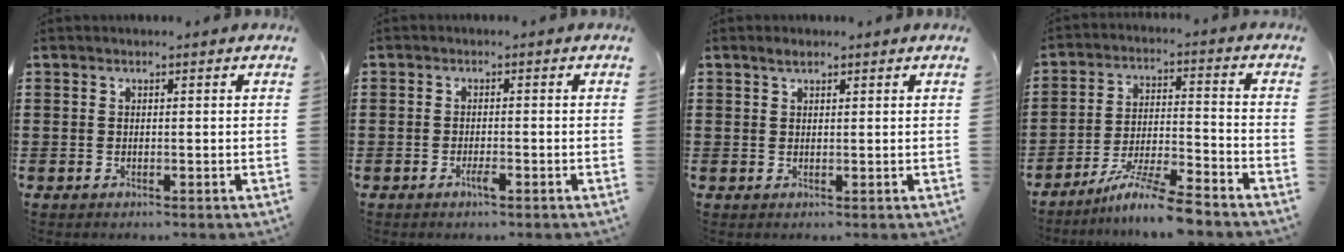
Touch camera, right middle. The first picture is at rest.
{"total": 1.6, "force": [-0.9, 0.2, 1.2], "torque": [-0.023, -0.003, -0.016]}
{"total": 1.3, "force": [1.1, 0.3, 0.6], "torque": [-0.005, -0.001, 0.018]}
{"total": 8.1, "force": [-7.1, -0.4, 3.9], "torque": [-0.078, -0.008, -0.137]}